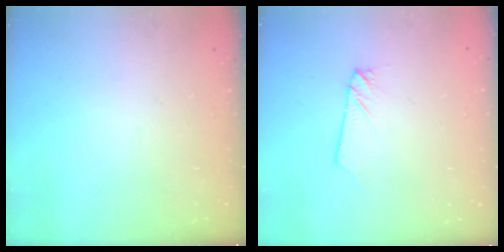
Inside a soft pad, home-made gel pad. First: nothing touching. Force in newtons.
{"total": 1.6, "press": 1.6, "slide": 0.0}